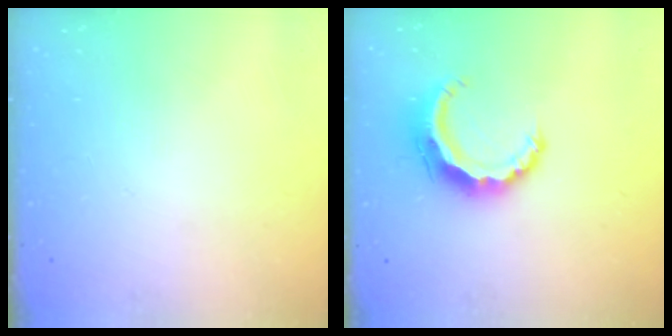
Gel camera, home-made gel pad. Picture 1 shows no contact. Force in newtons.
{"total": 8.5, "press": 8.5, "slide": 0.1}